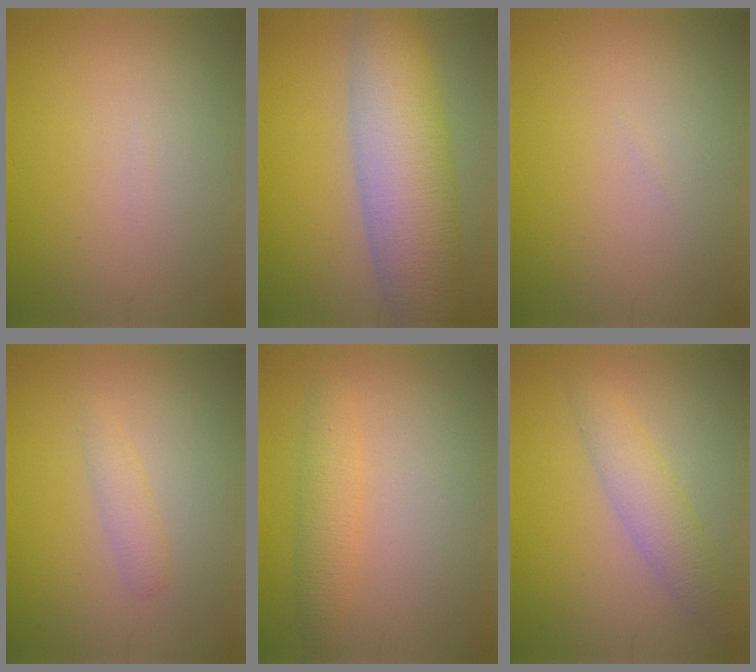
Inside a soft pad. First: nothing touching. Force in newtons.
{"total": 8.9, "press": 8.9, "slide": 0.5}
{"total": 0.0}
{"total": 1.4, "press": 1.4, "slide": 0.1}
{"total": 2.3, "press": 2.3, "slide": 0.2}
{"total": 2.9, "press": 2.9, "slide": 0.1}